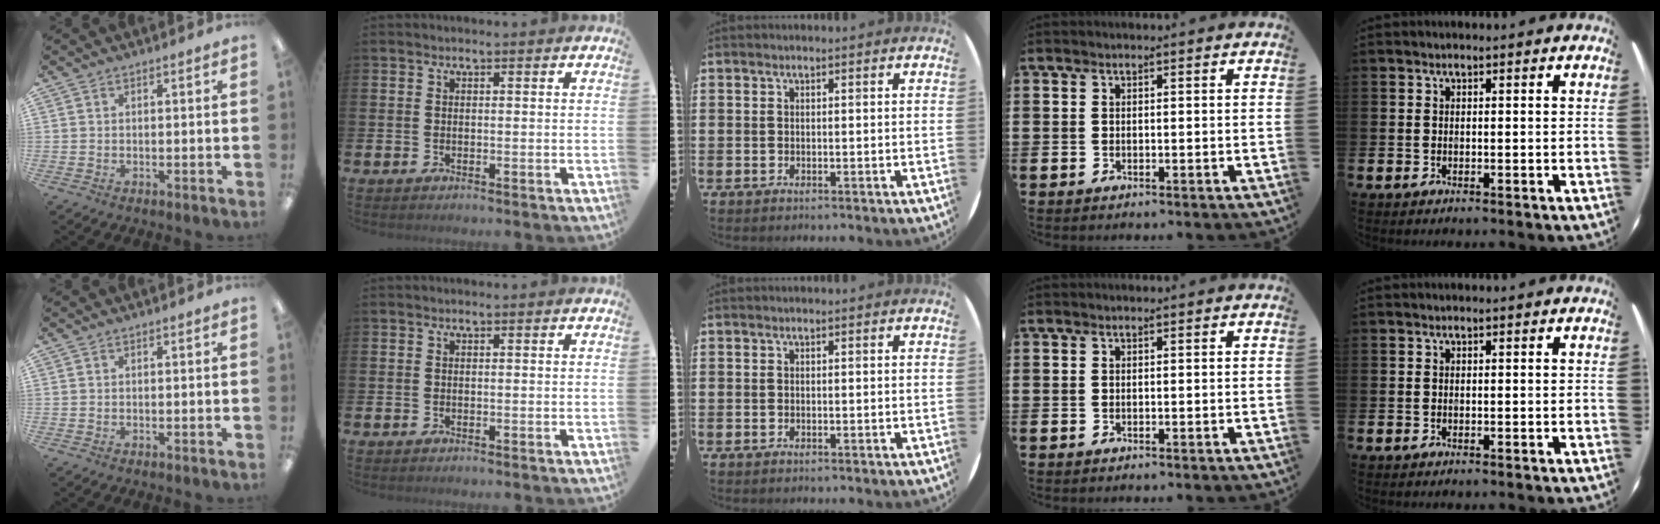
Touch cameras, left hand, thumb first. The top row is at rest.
{}